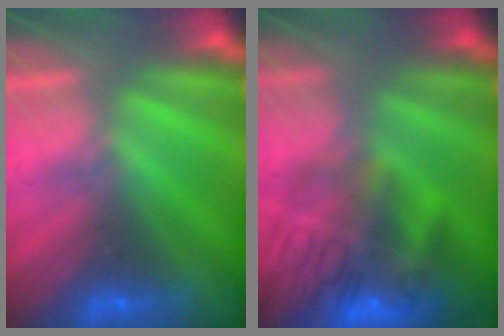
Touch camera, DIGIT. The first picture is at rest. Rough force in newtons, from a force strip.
{"total": 7.4}